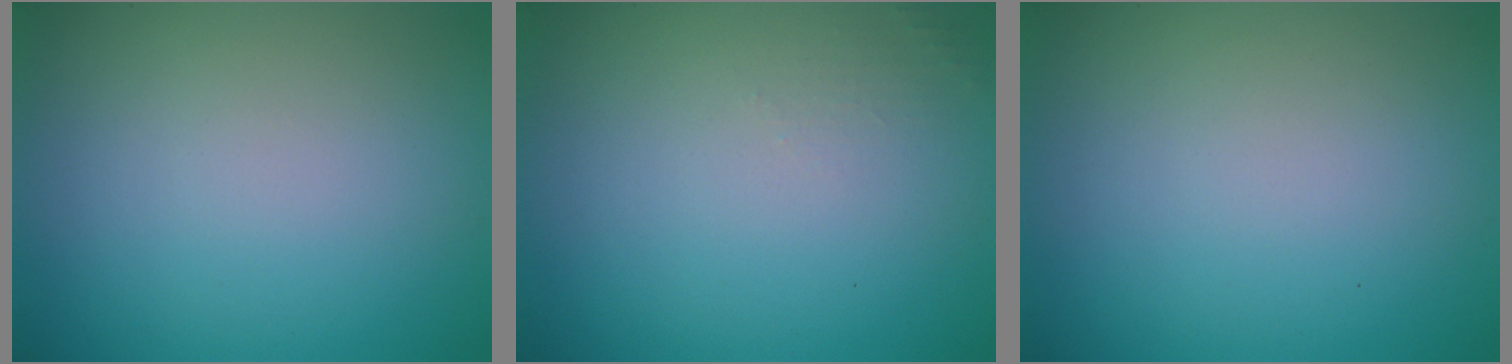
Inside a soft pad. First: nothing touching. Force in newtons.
{"total": 0.7, "press": 0.6, "slide": 0.1}
{"total": 0.0}